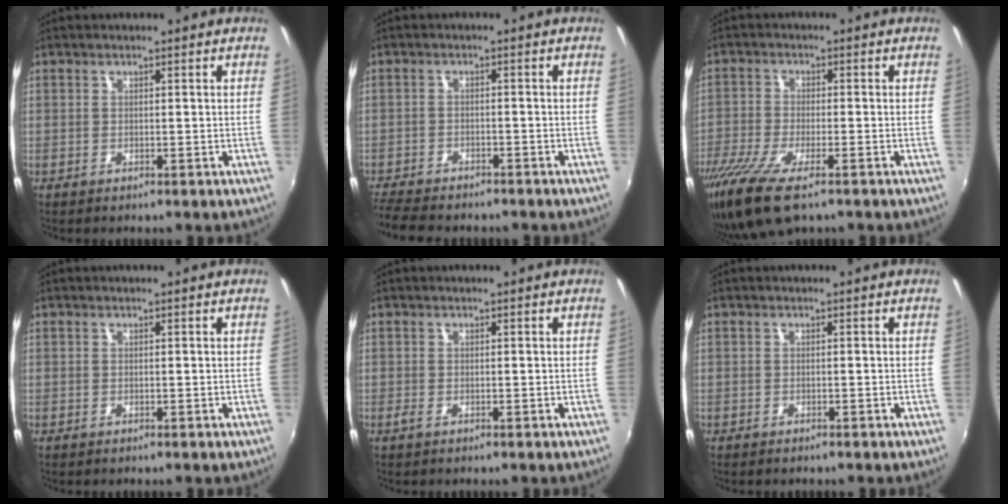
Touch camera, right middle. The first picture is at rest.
{"total": 9.2, "force": [-8.2, 2.4, 3.3], "torque": [-0.095, -0.023, -0.138]}
{"total": 10.7, "force": [-7.2, 2.8, 7.3], "torque": [-0.171, -0.039, -0.140]}
{"total": 0.0}
{"total": 0.9, "force": [-0.4, 0.2, 0.8], "torque": [-0.015, -0.003, -0.009]}
{"total": 0.7, "force": [-0.6, 0.3, 0.1], "torque": [-0.006, -0.002, -0.011]}